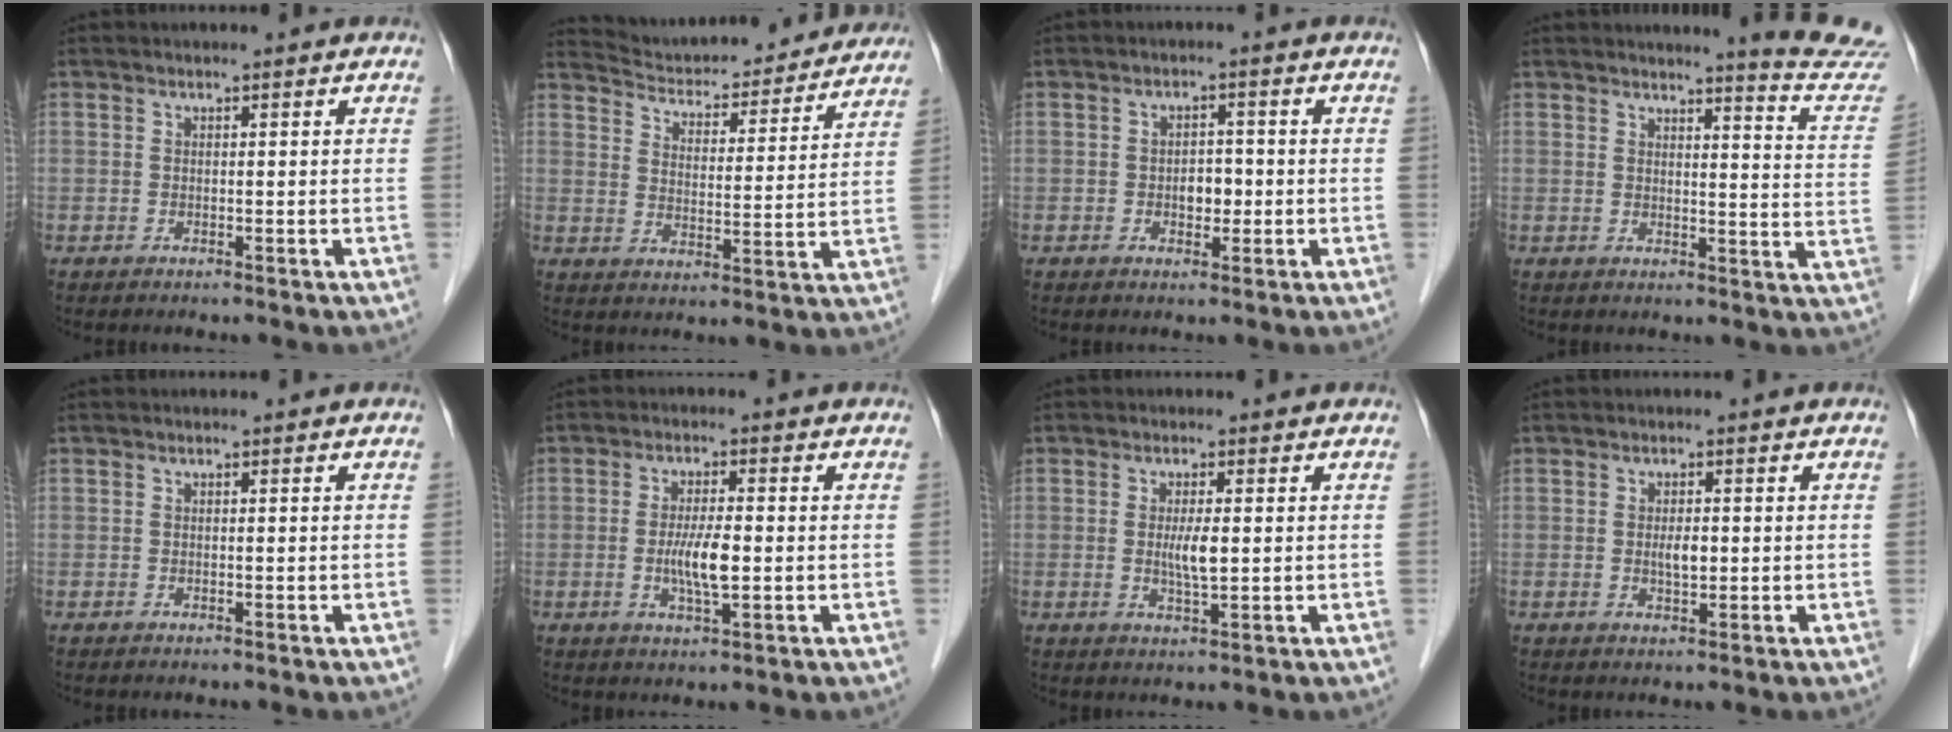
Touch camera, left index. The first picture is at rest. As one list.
[{"total": 19.4, "force": [18.5, 3.6, 4.7], "torque": [-0.065, -0.007, 0.249]}, {"total": 2.8, "force": [-0.6, 1.8, 2.1], "torque": [-0.030, 0.005, -0.007]}, {"total": 10.9, "force": [10.7, -1.6, 1.1], "torque": [-0.012, -0.106, 0.102]}, {"total": 0.0}, {"total": 5.1, "force": [-0.7, 0.8, 5.0], "torque": [-0.103, -0.009, -0.012]}, {"total": 3.2, "force": [0.1, 0.5, 3.2], "torque": [-0.063, -0.005, 0.004]}, {"total": 2.1, "force": [0.0, 0.8, 1.9], "torque": [-0.039, -0.002, 0.001]}]